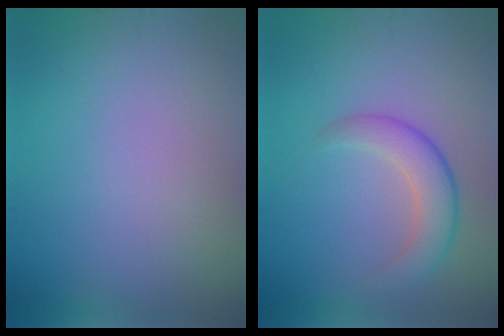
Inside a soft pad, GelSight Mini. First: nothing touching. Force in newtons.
{"total": 3.5, "press": 3.5, "slide": 0.1}